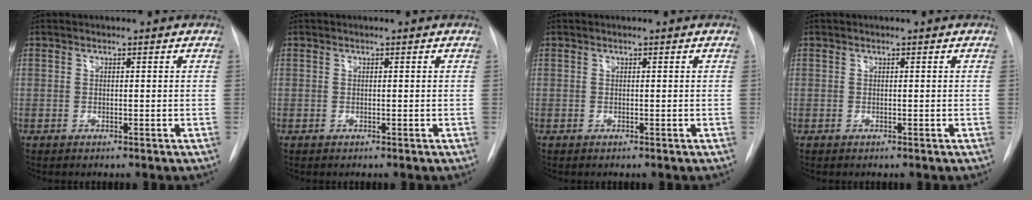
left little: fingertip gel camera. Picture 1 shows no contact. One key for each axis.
{"total": 0.0}
{"total": 0.0}
{"total": 0.0}